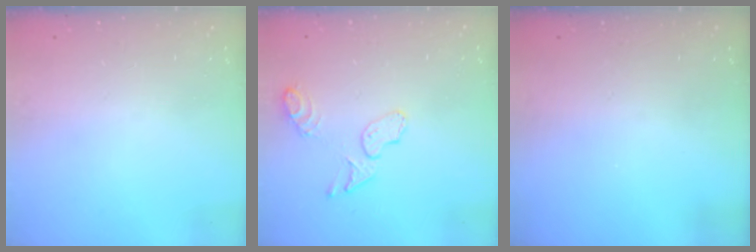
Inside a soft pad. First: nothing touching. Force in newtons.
{"total": 7.5, "press": 7.5, "slide": 1.0}
{"total": 0.0}